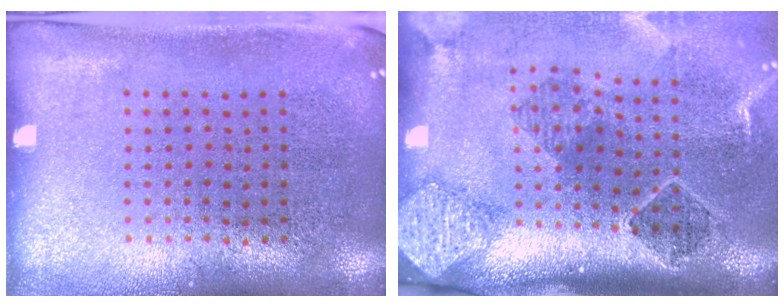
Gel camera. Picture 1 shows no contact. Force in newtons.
{"total": 2.8, "press": 1.9, "slide": 2.0}